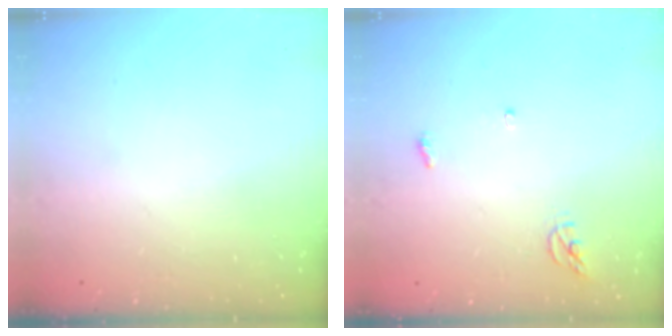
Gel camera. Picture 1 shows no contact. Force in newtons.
{"total": 3.5, "press": 3.5, "slide": 0.2}